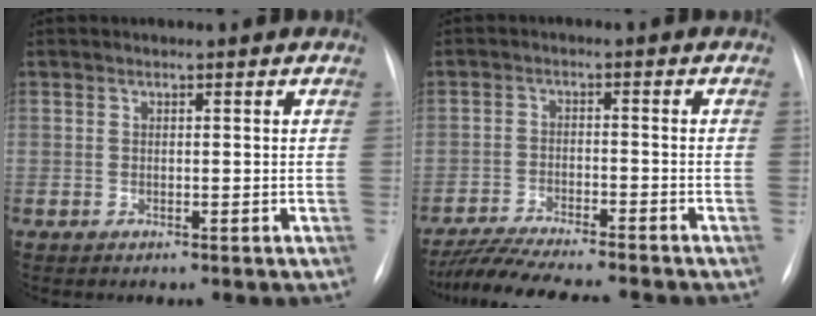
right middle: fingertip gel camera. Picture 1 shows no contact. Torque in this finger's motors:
{"motor_torque": [0.36, -0.41, 0.10, 0.05]}